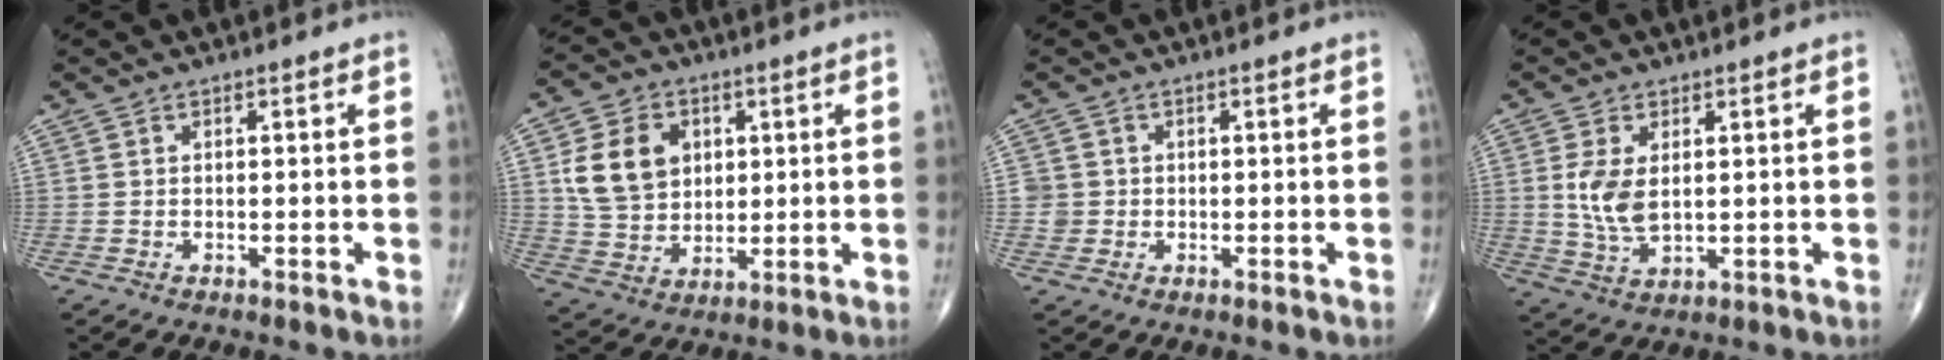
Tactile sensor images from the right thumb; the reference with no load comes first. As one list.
[{"total": 11.9, "force": [2.9, 9.3, 6.7], "torque": [-0.096, -0.006, 0.059]}, {"total": 2.3, "force": [-0.1, 2.3, 0.1], "torque": [0.016, 0.007, -0.002]}, {"total": 6.7, "force": [1.0, 3.6, 5.5], "torque": [-0.113, -0.010, 0.026]}]